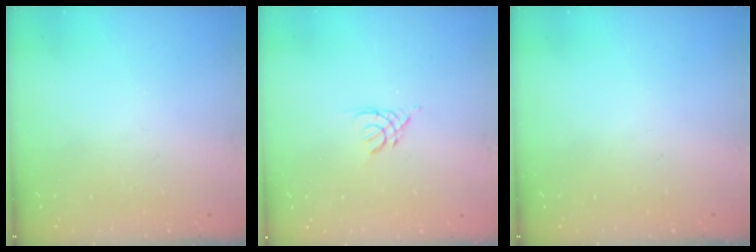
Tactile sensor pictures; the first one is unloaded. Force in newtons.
{"total": 3.6, "press": 3.5, "slide": 0.7}
{"total": 0.0}